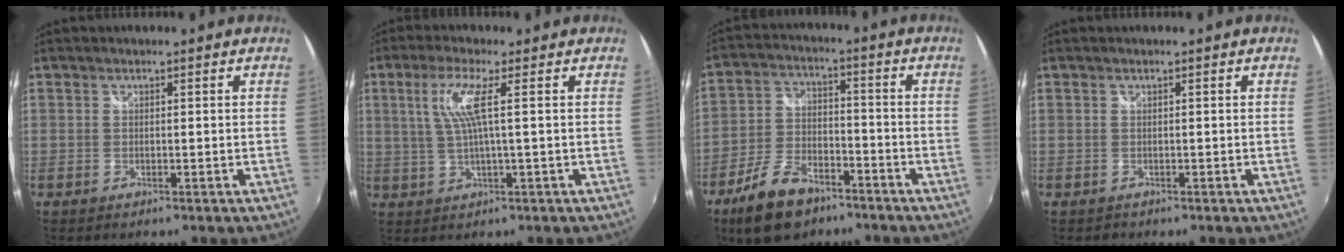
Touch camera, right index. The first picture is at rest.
{"total": 6.1, "force": [1.5, -0.2, 5.9], "torque": [-0.116, 0.000, 0.037]}
{"total": 12.3, "force": [-8.4, 6.1, 6.6], "torque": [-0.151, -0.001, -0.151]}
{"total": 0.6, "force": [-0.4, 0.4, -0.1], "torque": [0.000, -0.002, -0.005]}